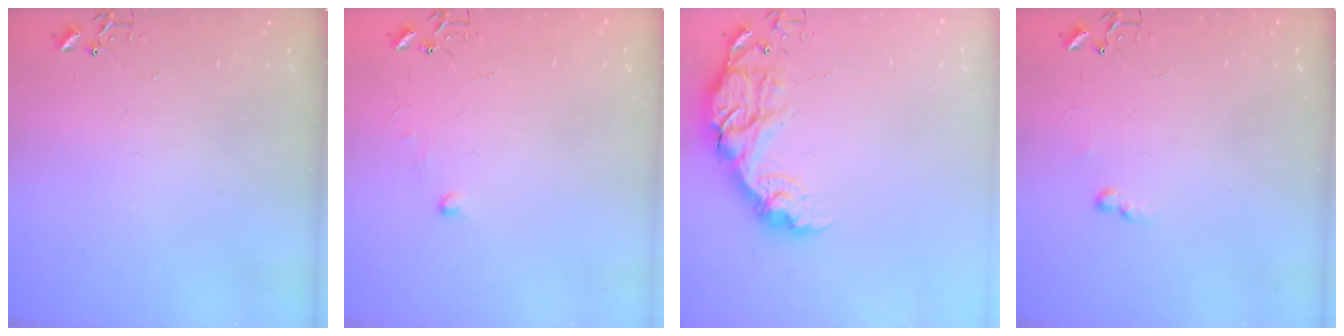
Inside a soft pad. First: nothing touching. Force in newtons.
{"total": 5.4, "press": 5.4, "slide": 0.6}
{"total": 15.6, "press": 15.6, "slide": 0.9}
{"total": 5.4, "press": 5.4, "slide": 0.6}